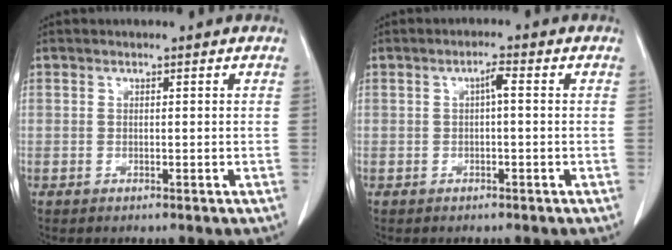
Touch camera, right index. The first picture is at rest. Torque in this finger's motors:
{"motor_torque": [0.25, -0.11, 0.10, 0.04]}